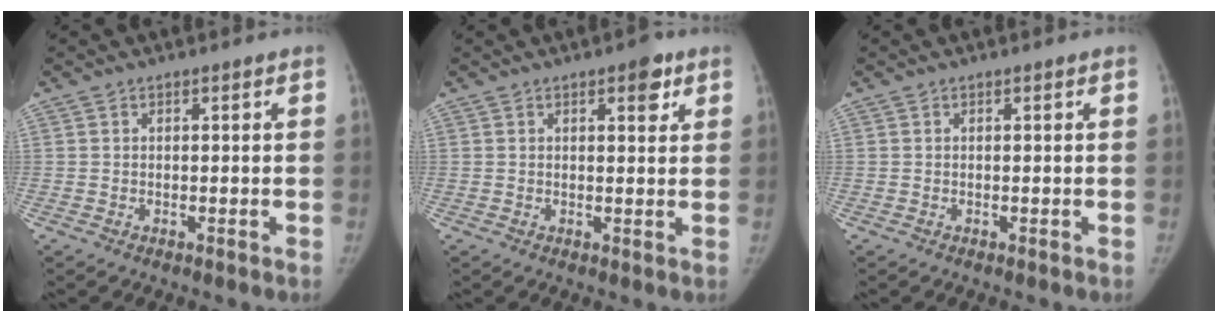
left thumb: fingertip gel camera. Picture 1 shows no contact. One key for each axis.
{"total": 3.8, "fx": 2.1, "fy": 1.6, "fz": 2.7, "tx": -0.019, "ty": -0.007, "tz": 0.023}
{"total": 0.0}